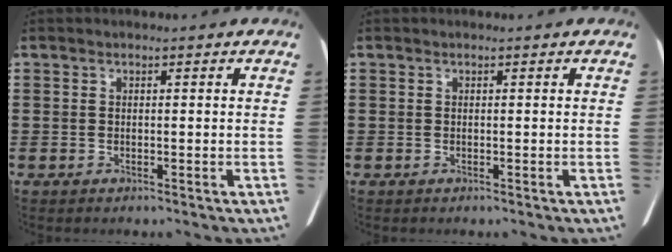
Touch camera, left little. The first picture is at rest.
{"total": 0.0}